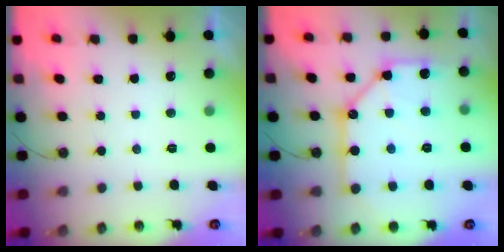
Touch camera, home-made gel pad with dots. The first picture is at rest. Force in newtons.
{"total": 15.6, "press": 15.6, "slide": 1.4}